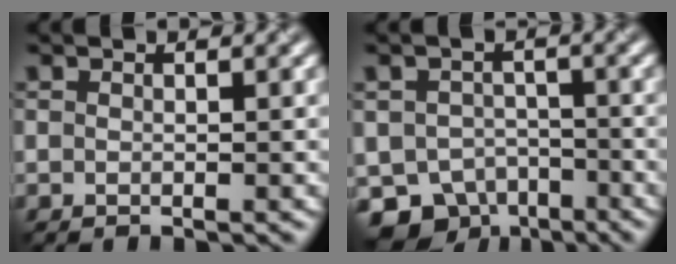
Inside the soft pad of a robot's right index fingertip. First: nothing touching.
{"total": 7.0, "force": [-4.6, 4.6, 2.3], "torque": [-0.022, -0.016, -0.070]}